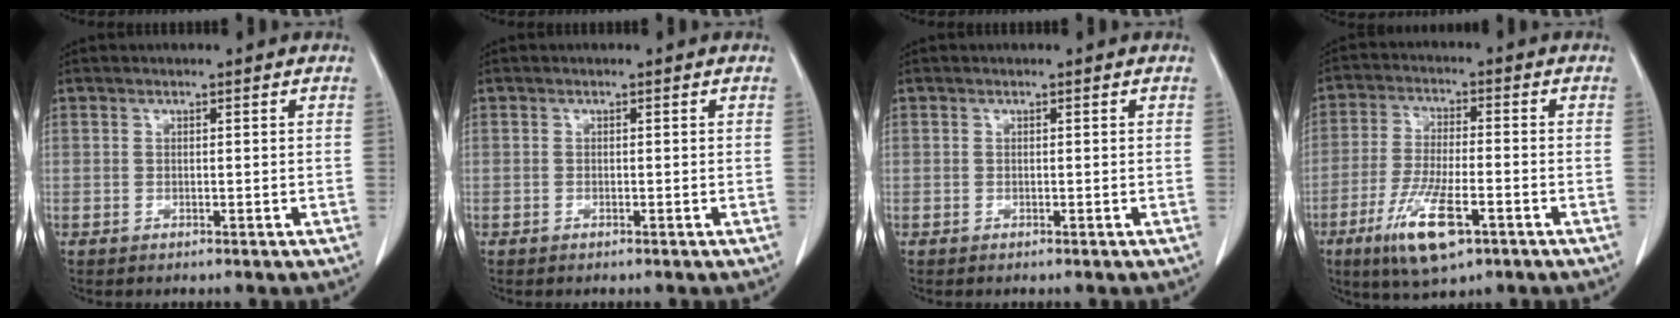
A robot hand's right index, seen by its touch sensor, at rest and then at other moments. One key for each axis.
{"total": 0.0}
{"total": 0.0}
{"total": 10.9, "fx": -5.5, "fy": 2.6, "fz": 9.0, "tx": -0.179, "ty": -0.020, "tz": -0.094}